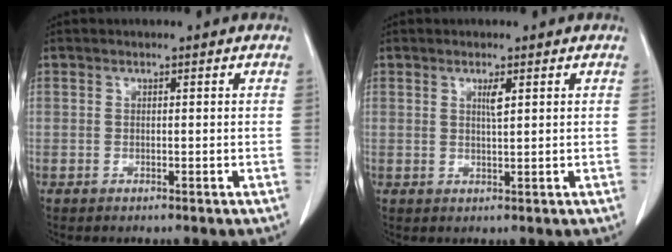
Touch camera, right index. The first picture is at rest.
{"total": 1.7, "force": [0.8, 0.1, 1.5], "torque": [-0.030, -0.003, 0.013]}